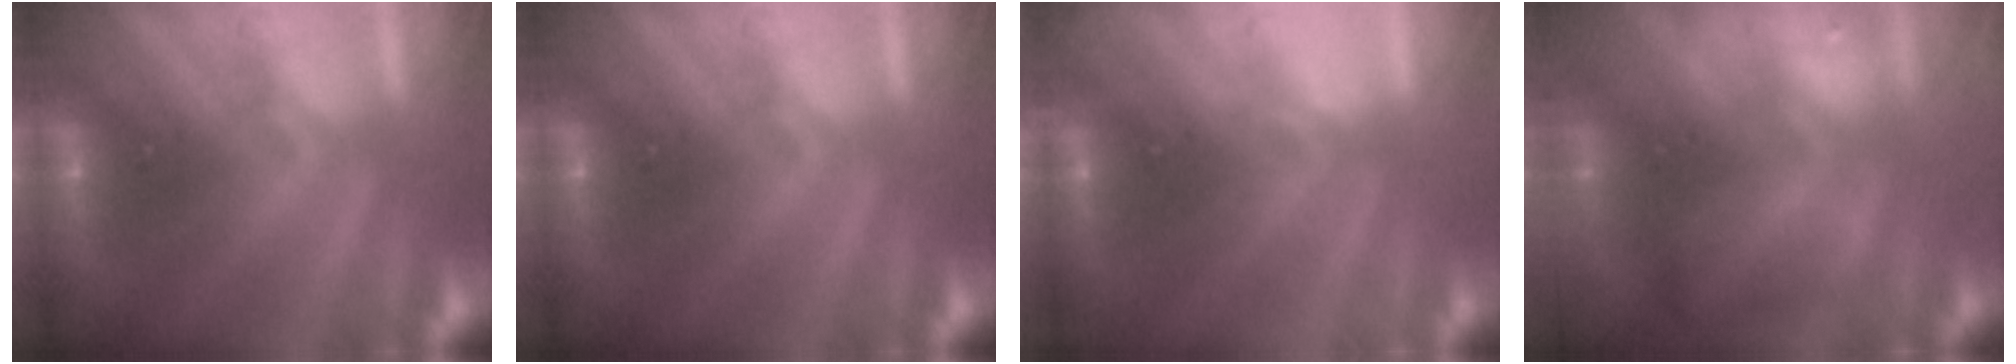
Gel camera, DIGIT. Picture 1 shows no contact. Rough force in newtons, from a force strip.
{"total": 0.0}
{"total": 2.3}
{"total": 5.8}